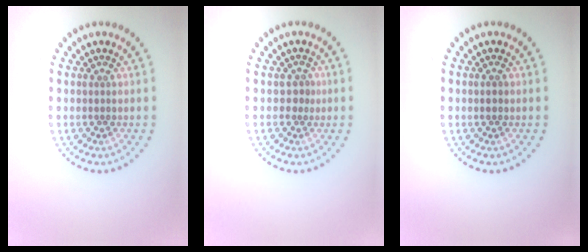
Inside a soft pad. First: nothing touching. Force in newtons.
{"total": 1.2, "press": 1.0, "slide": 0.7}
{"total": 0.9, "press": 0.9, "slide": 0.0}